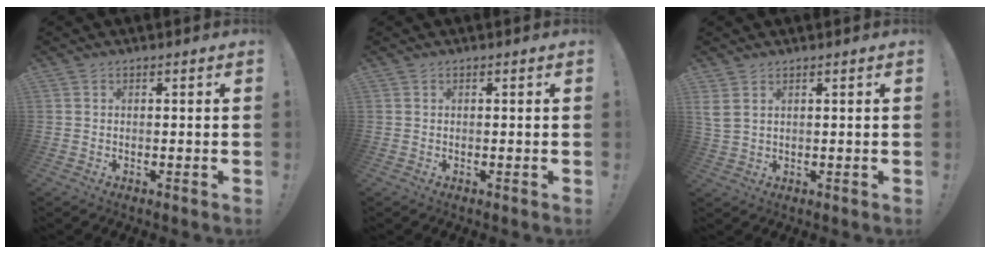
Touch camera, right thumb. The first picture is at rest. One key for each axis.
{"total": 0.0}
{"total": 3.3, "fx": 1.9, "fy": 1.6, "fz": 2.2, "tx": -0.054, "ty": -0.007, "tz": 0.037}